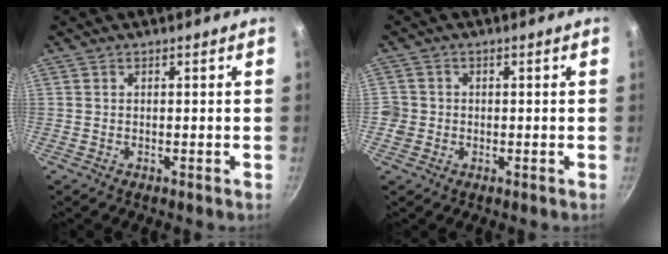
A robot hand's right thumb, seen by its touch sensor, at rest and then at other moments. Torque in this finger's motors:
{"motor_torque": [0.66, 0.59, 0.28, 0.16, 0.02]}